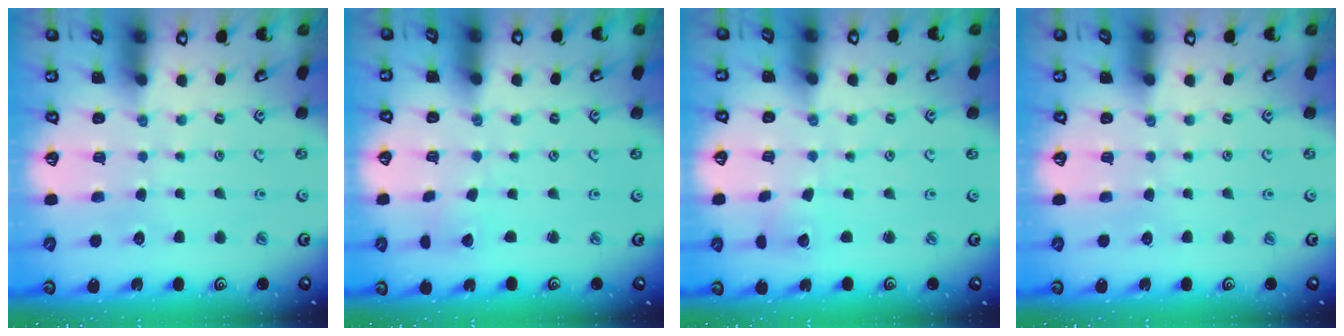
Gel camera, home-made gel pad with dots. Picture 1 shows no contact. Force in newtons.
{"total": 1.6, "press": 1.6, "slide": 0.0}
{"total": 2.5, "press": 2.5, "slide": 0.2}
{"total": 0.0}